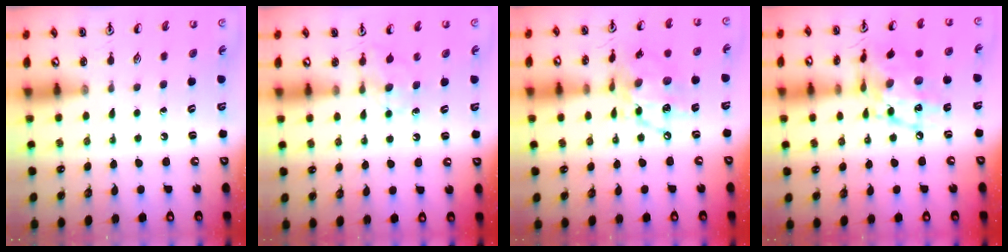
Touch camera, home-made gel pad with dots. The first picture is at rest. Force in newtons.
{"total": 5.1, "press": 5.0, "slide": 0.7}
{"total": 14.0, "press": 13.9, "slide": 1.1}
{"total": 14.9, "press": 14.9, "slide": 1.1}